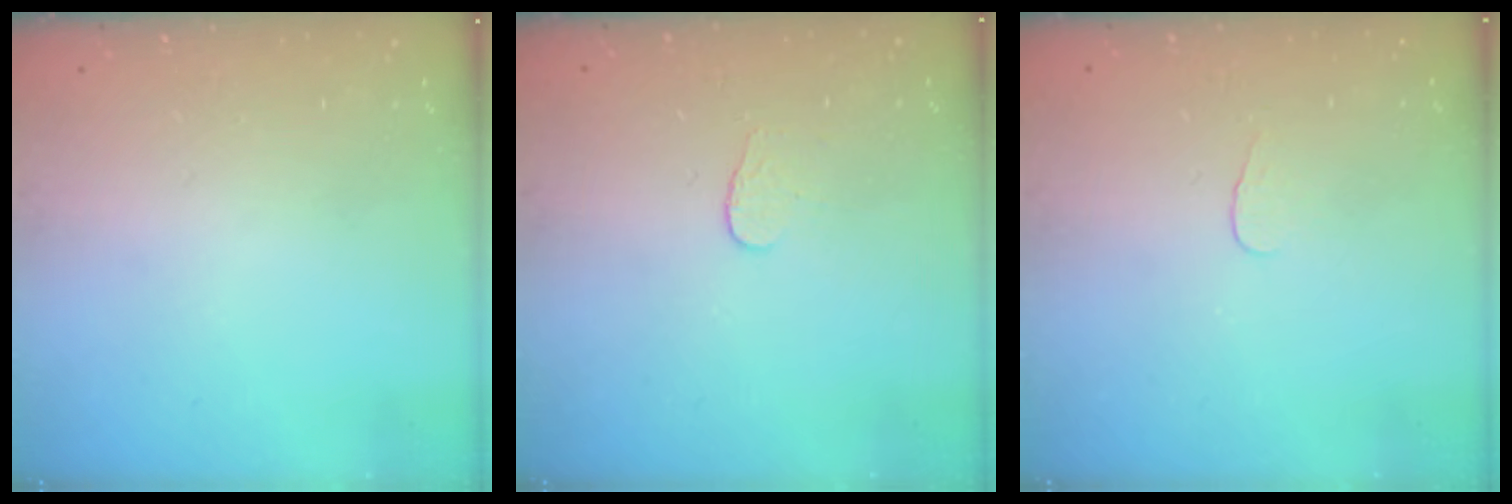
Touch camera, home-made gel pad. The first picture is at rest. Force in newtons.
{"total": 3.2, "press": 3.2, "slide": 0.3}
{"total": 2.8, "press": 2.7, "slide": 0.3}